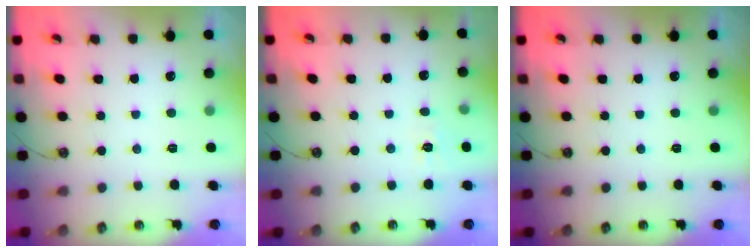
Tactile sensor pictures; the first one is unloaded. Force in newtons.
{"total": 3.4, "press": 3.3, "slide": 0.6}
{"total": 0.0}